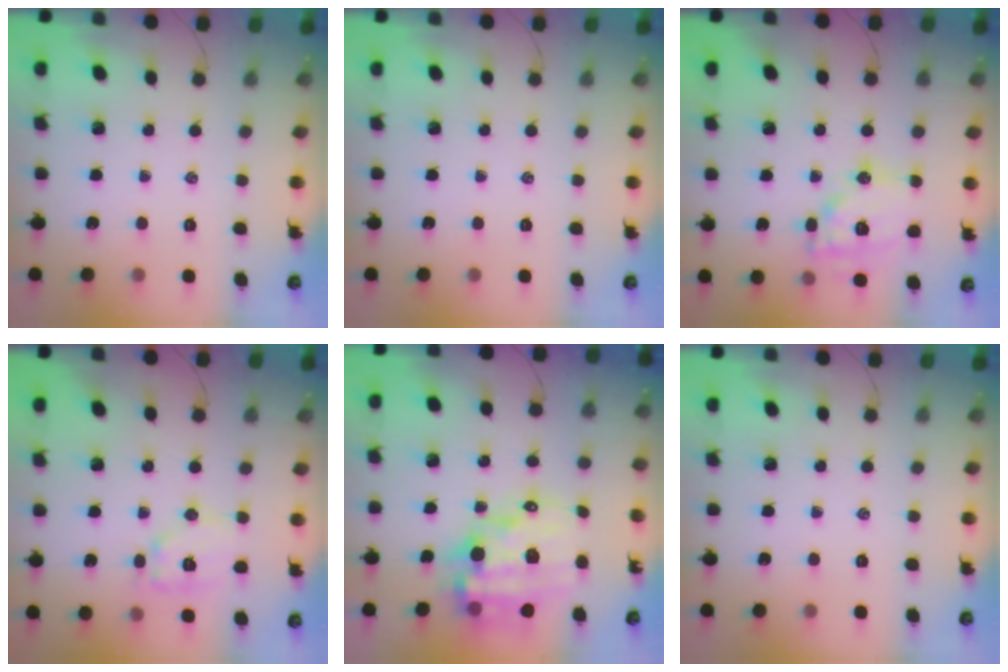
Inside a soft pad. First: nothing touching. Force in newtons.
{"total": 0.0}
{"total": 14.4, "press": 14.4, "slide": 1.1}
{"total": 10.3, "press": 10.3, "slide": 0.3}
{"total": 16.4, "press": 15.9, "slide": 3.8}
{"total": 0.0}